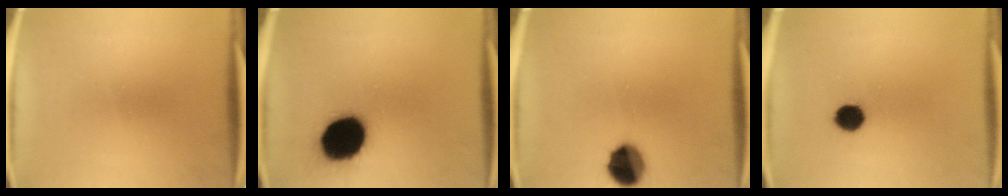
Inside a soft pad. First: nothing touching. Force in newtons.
{"total": 19.4}
{"total": 9.6}
{"total": 5.4}